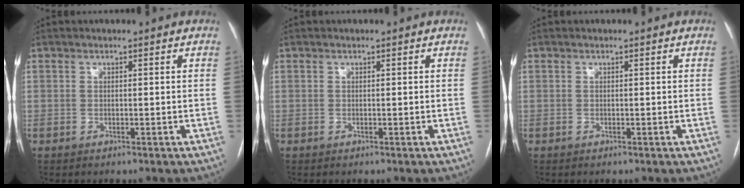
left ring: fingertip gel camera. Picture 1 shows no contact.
{"total": 0.0}
{"total": 0.0}